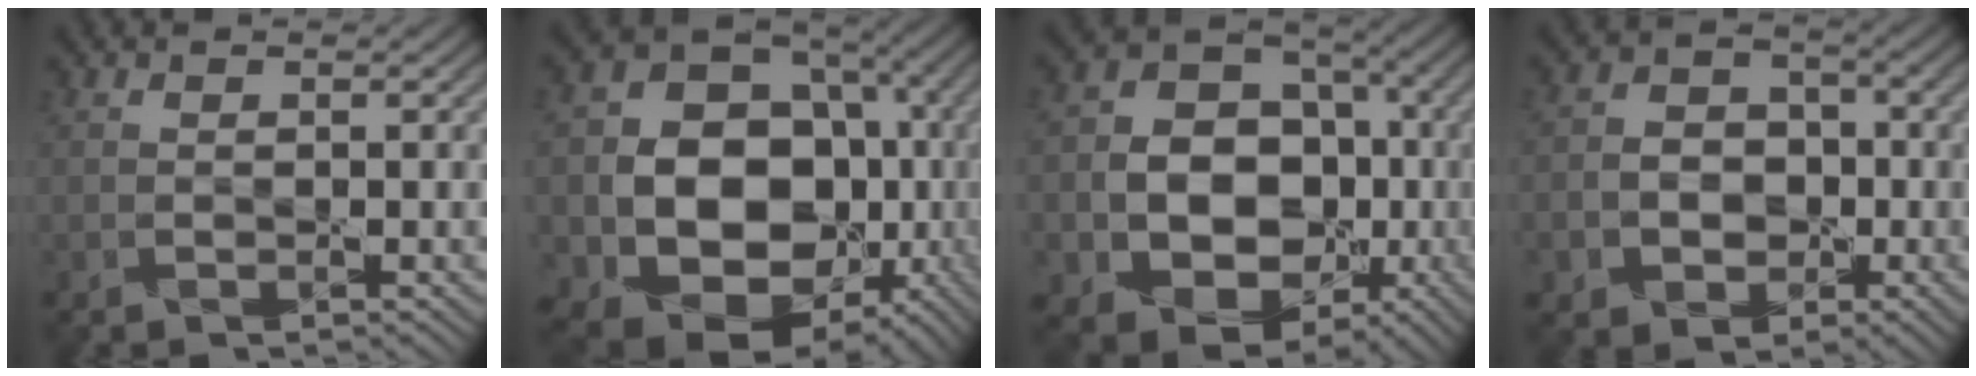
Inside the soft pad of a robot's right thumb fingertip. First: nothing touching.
{"total": 18.3, "force": [-3.2, 15.0, 9.9], "torque": [-0.194, -0.056, -0.032]}
{"total": 15.0, "force": [-3.3, 12.0, 8.4], "torque": [-0.157, -0.029, -0.065]}
{"total": 6.7, "force": [-2.0, 5.8, 2.6], "torque": [-0.063, -0.004, -0.052]}